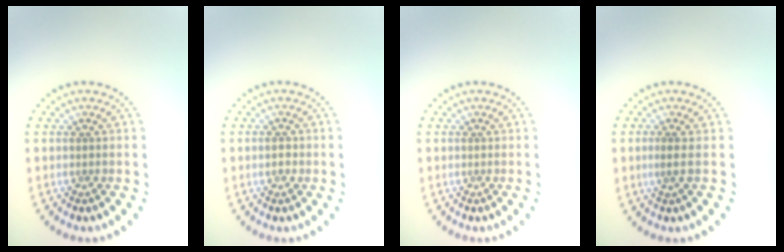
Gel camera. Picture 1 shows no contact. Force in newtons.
{"total": 1.1, "press": 1.1, "slide": 0.1}
{"total": 0.0}
{"total": 0.9, "press": 0.6, "slide": 0.6}